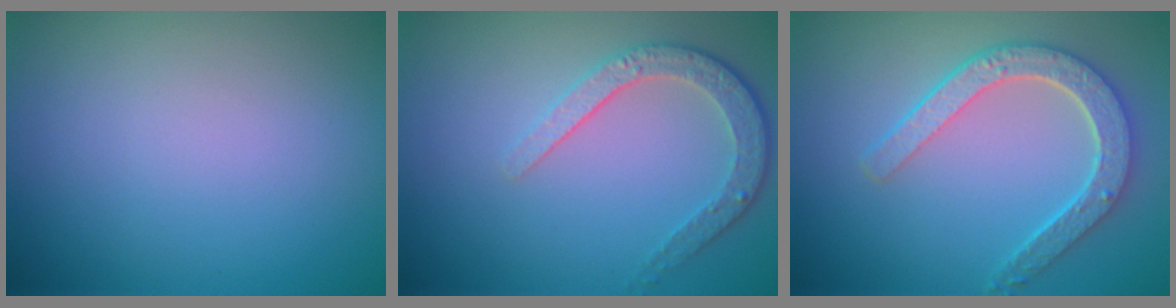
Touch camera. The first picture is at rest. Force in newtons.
{"total": 3.5, "press": 2.8, "slide": 2.1}
{"total": 4.7, "press": 3.7, "slide": 2.8}